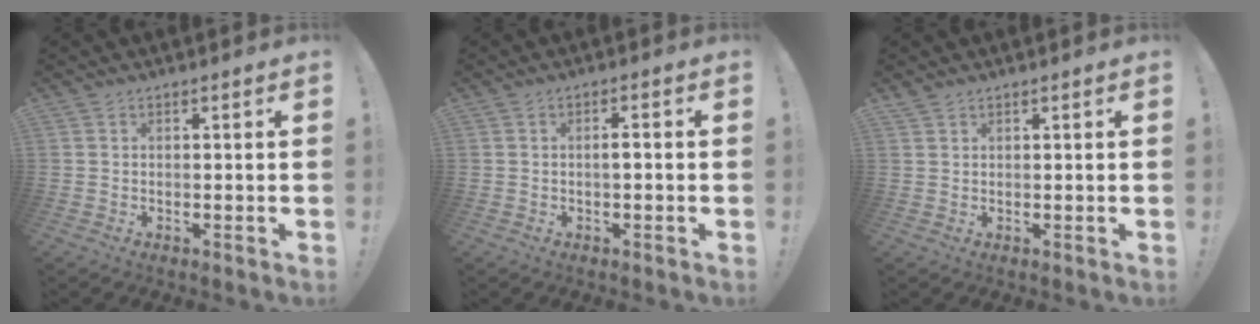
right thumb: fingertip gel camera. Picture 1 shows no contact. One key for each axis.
{"total": 1.8, "fx": -0.5, "fy": 0.3, "fz": 1.7, "tx": -0.024, "ty": 0.002, "tz": -0.014}
{"total": 1.4, "fx": 1.2, "fy": 0.6, "fz": 0.4, "tx": -0.004, "ty": -0.004, "tz": 0.022}